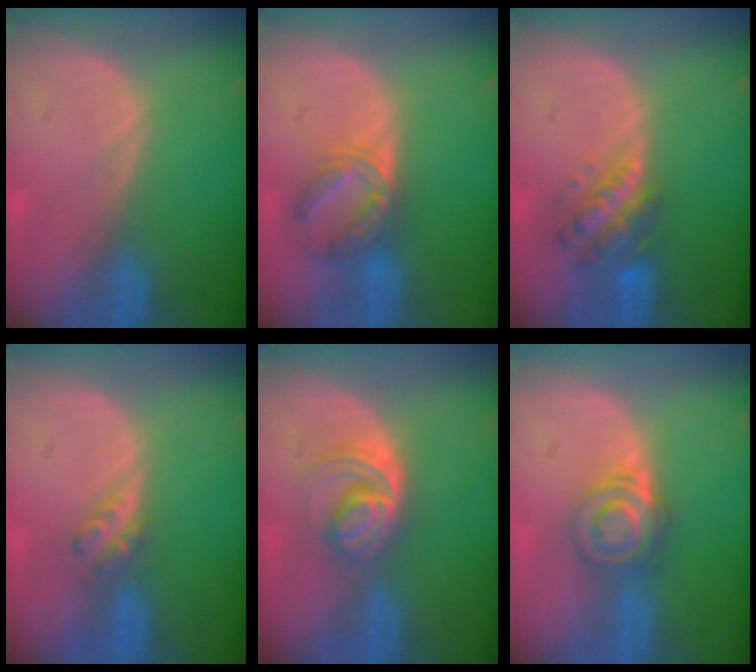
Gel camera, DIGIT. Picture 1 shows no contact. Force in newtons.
{"total": 6.0, "press": 5.9, "slide": 1.2}
{"total": 5.7, "press": 5.5, "slide": 1.4}
{"total": 2.9, "press": 2.5, "slide": 1.5}
{"total": 6.3, "press": 5.4, "slide": 3.2}
{"total": 6.4, "press": 5.5, "slide": 3.3}